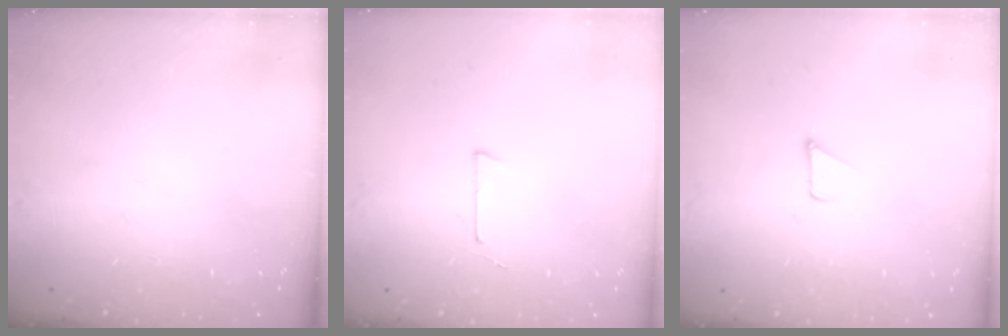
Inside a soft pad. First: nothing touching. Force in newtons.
{"total": 3.2, "press": 3.2, "slide": 0.2}
{"total": 1.2, "press": 1.2, "slide": 0.1}